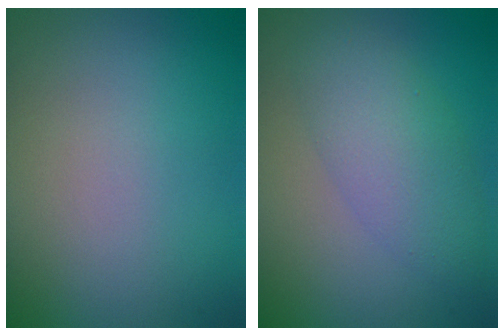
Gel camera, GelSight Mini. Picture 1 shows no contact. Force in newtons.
{"total": 4.2, "press": 4.2, "slide": 0.1}